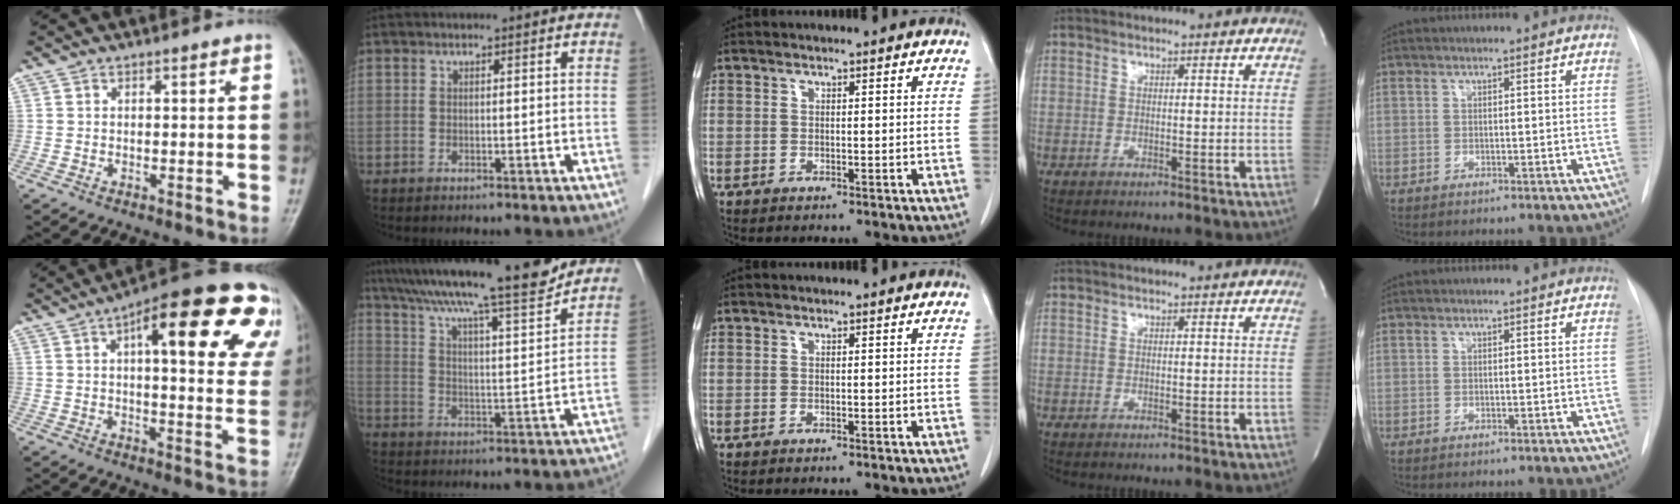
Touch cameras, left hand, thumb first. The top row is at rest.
{"thumb": {"total": 24.4, "force": [10.6, 8.0, 20.5], "torque": [-0.248, 0.007, 0.133]}, "index": {"total": 18.5, "force": [16.0, 0.3, 9.4], "torque": [-0.153, 0.004, 0.242]}}